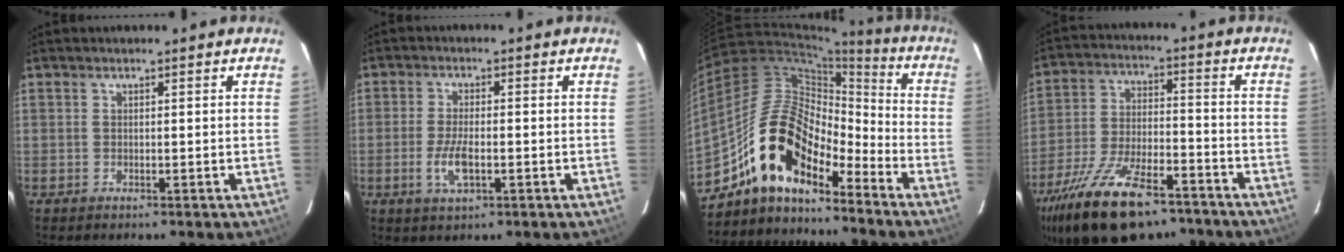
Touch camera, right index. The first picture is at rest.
{"total": 5.5, "force": [-1.7, 1.9, 4.8], "torque": [-0.103, -0.006, -0.033]}
{"total": 15.6, "force": [-11.5, 6.4, 8.4], "torque": [-0.148, 0.018, -0.222]}
{"total": 22.3, "force": [-16.1, 8.7, 12.7], "torque": [-0.252, -0.027, -0.258]}